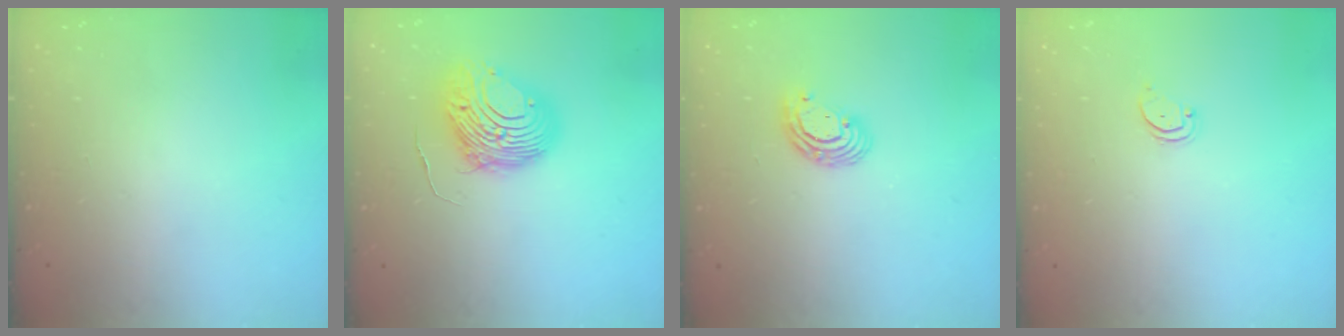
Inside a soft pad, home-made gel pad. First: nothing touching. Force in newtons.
{"total": 10.6, "press": 10.5, "slide": 1.4}
{"total": 7.2, "press": 7.2, "slide": 1.0}
{"total": 1.8, "press": 1.7, "slide": 0.2}